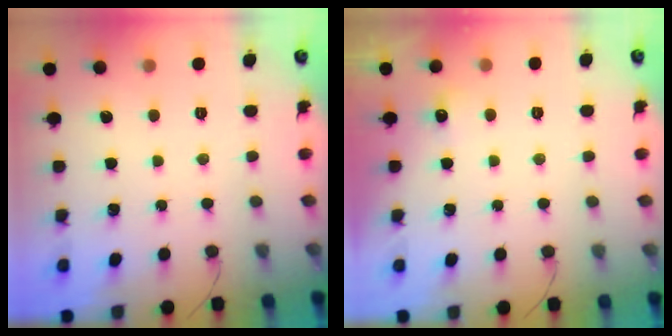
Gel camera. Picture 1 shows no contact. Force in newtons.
{"total": 4.2, "press": 4.1, "slide": 1.1}